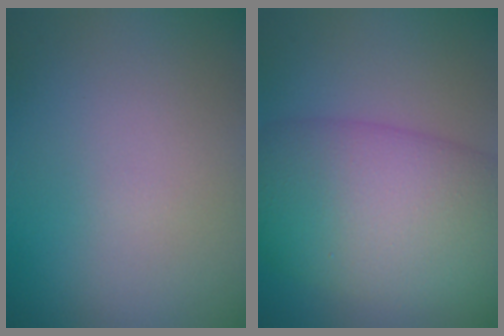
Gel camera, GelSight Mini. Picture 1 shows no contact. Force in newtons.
{"total": 11.3, "press": 11.3, "slide": 0.5}